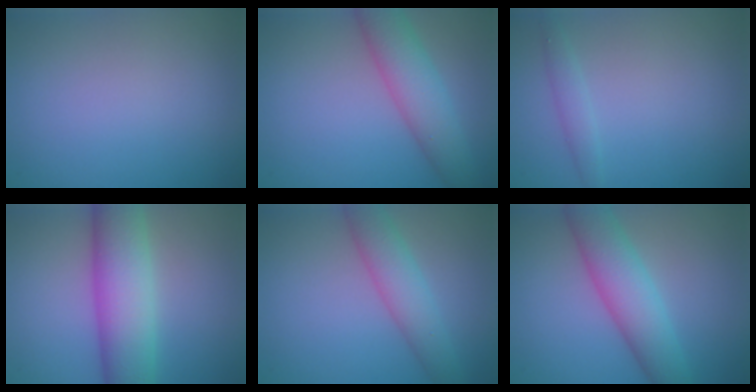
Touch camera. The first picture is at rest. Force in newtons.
{"total": 5.2, "press": 5.2, "slide": 0.3}
{"total": 1.3, "press": 1.3, "slide": 0.1}
{"total": 8.2, "press": 8.2, "slide": 0.2}
{"total": 4.2, "press": 4.2, "slide": 0.2}
{"total": 5.9, "press": 5.8, "slide": 0.3}